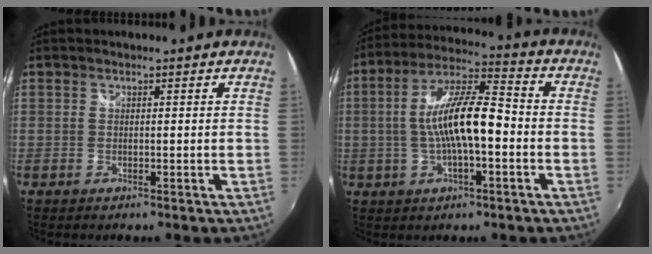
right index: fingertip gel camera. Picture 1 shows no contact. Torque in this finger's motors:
{"motor_torque": [0.87, 0.10, 0.58, 0.21]}